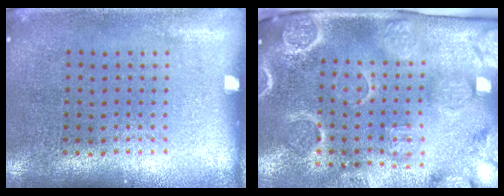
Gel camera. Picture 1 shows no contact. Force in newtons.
{"total": 4.3, "press": 3.5, "slide": 2.5}